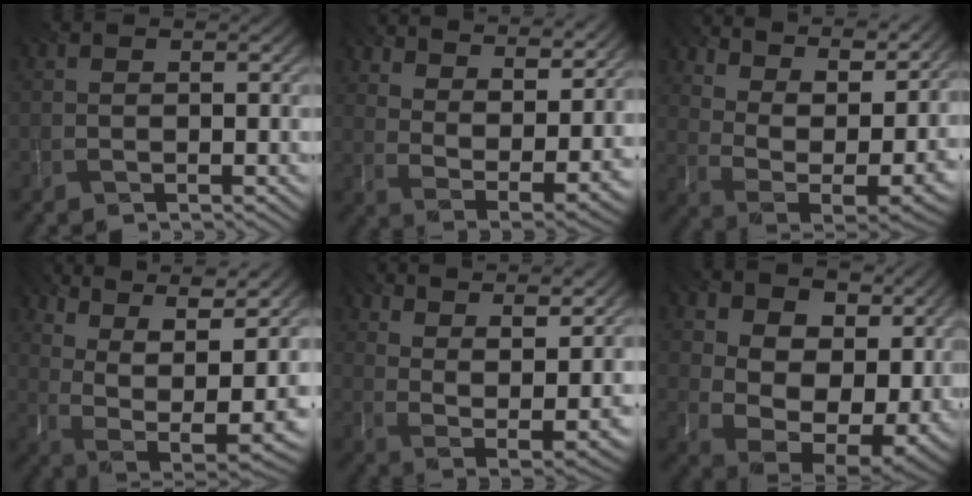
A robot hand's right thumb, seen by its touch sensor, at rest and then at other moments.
{"total": 13.8, "force": [10.4, 4.7, 7.9], "torque": [-0.146, -0.003, 0.140]}
{"total": 15.4, "force": [11.4, 5.3, 8.9], "torque": [-0.171, 0.020, 0.151]}
{"total": 15.5, "force": [7.6, 7.1, 11.5], "torque": [-0.197, 0.028, 0.126]}
{"total": 14.3, "force": [9.9, 4.5, 9.3], "torque": [-0.165, 0.005, 0.143]}
{"total": 16.7, "force": [3.6, 10.7, 12.4], "torque": [-0.172, 0.010, 0.101]}